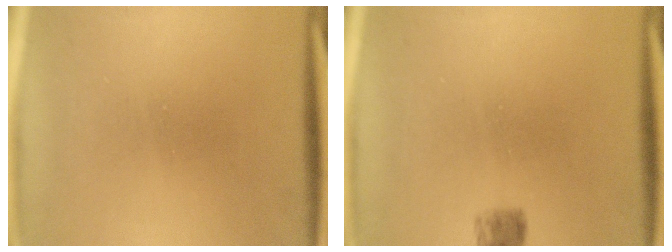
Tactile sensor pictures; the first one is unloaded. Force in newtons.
{"total": 2.6}